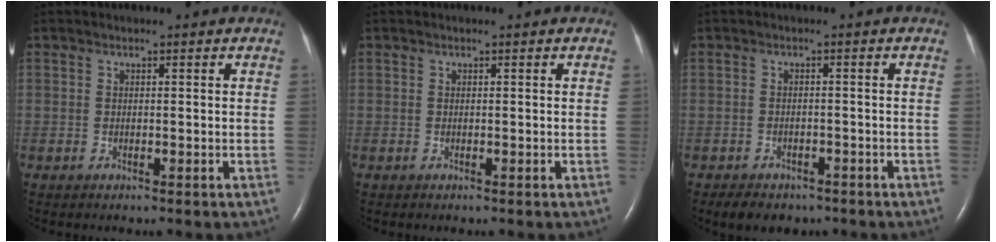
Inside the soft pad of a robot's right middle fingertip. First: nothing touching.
{"total": 0.0}
{"total": 5.5, "force": [-4.3, 2.9, 1.9], "torque": [-0.027, 0.002, -0.054]}